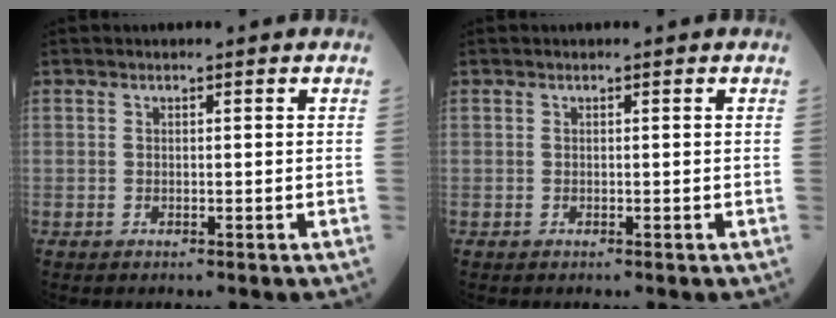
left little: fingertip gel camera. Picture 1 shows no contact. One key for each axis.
{"total": 0.0}